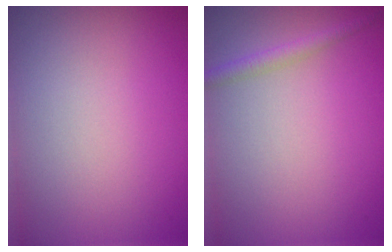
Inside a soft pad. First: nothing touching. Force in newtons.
{"total": 1.5, "press": 1.5, "slide": 0.0}